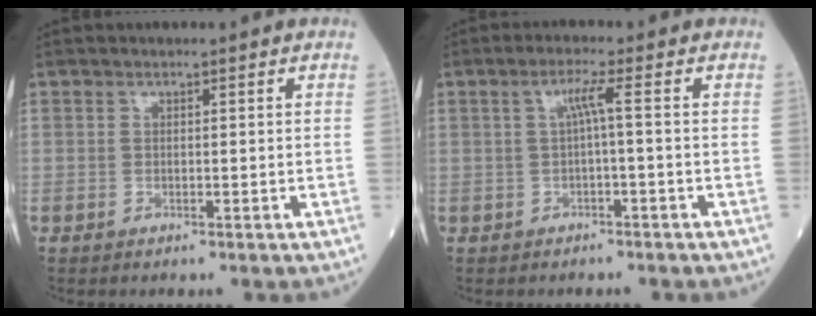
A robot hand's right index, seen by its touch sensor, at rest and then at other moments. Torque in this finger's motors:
{"motor_torque": [0.21, 0.20, 0.06, 0.04]}